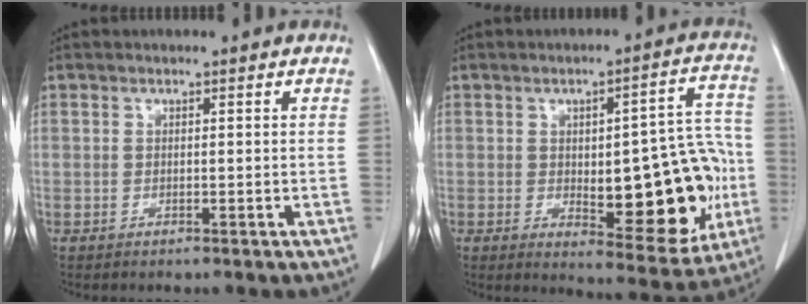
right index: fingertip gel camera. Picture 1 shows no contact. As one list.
[{"total": 17.3, "force": [-2.5, 6.2, 15.9], "torque": [-0.178, 0.020, -0.013]}]